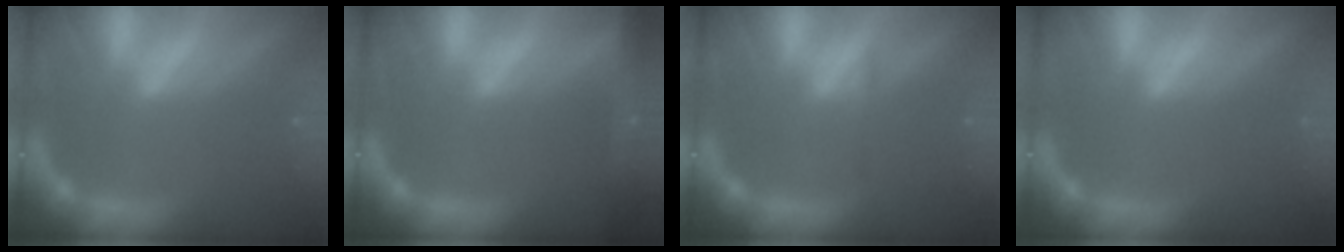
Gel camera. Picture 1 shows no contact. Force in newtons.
{"total": 8.6}
{"total": 0.9}
{"total": 0.0}